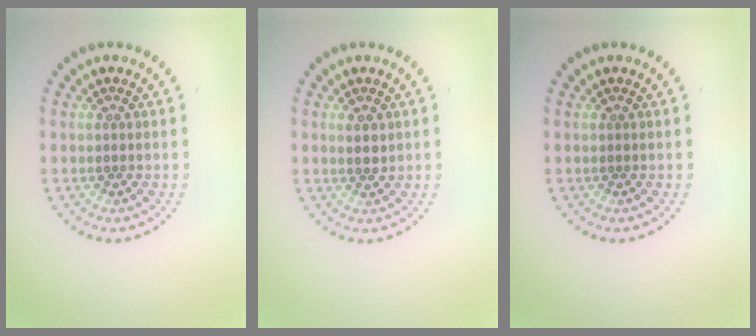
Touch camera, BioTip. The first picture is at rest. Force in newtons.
{"total": 1.3, "press": 1.3, "slide": 0.4}
{"total": 0.0}